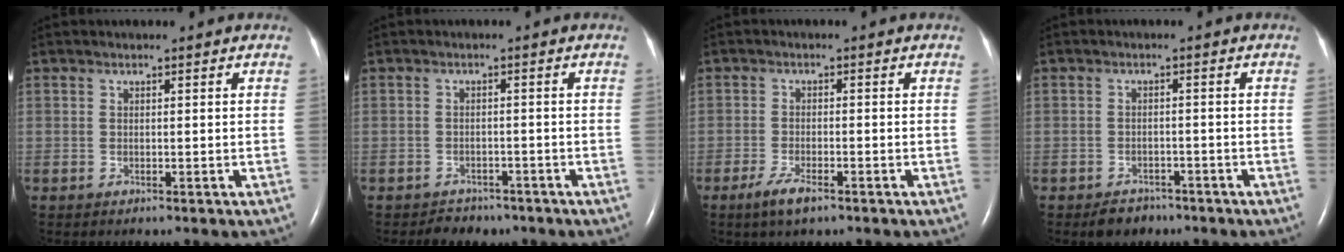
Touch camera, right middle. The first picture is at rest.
{"total": 3.3, "force": [-2.7, 2.0, 0.0], "torque": [-0.008, 0.006, -0.037]}
{"total": 3.7, "force": [-2.4, 0.8, 2.6], "torque": [-0.062, -0.006, -0.045]}
{"total": 3.1, "force": [-2.3, 2.0, 0.6], "torque": [-0.016, 0.004, -0.030]}